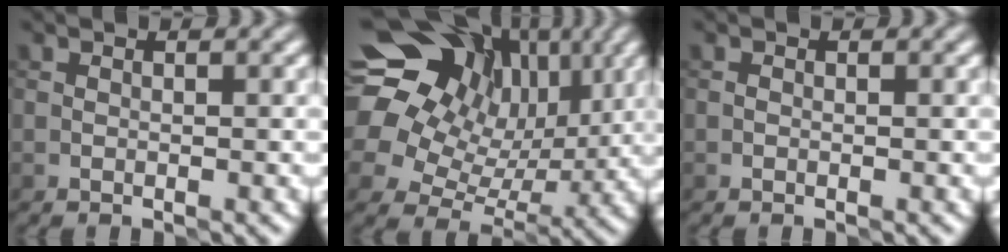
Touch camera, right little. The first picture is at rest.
{"total": 18.4, "force": [8.0, 14.1, 8.8], "torque": [-0.204, 0.058, 0.119]}
{"total": 0.0}